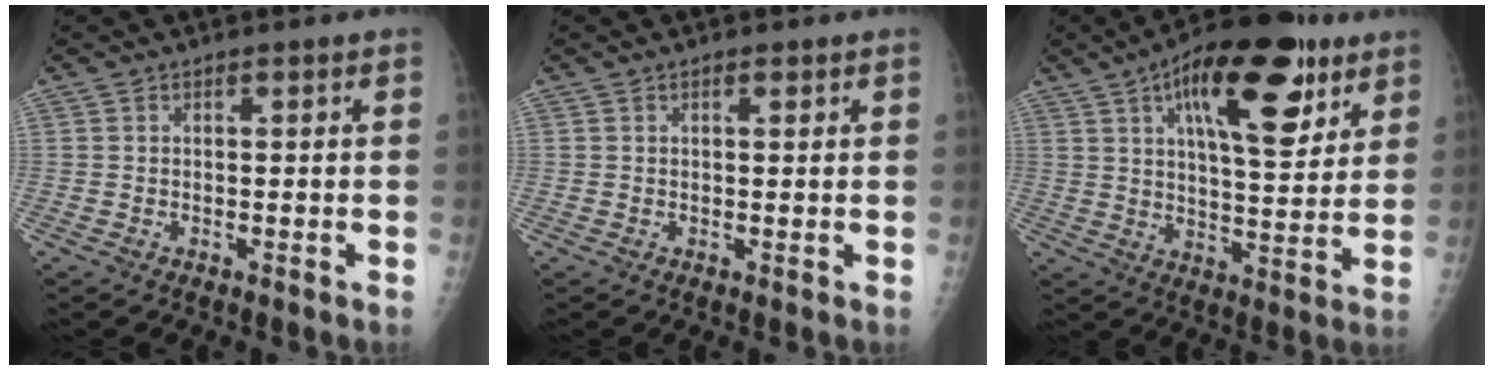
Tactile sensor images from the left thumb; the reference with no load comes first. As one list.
[{"total": 0.9, "force": [0.5, 0.4, 0.7], "torque": [-0.010, -0.001, 0.008]}, {"total": 20.9, "force": [10.2, 8.2, 16.3], "torque": [-0.218, -0.026, 0.153]}]